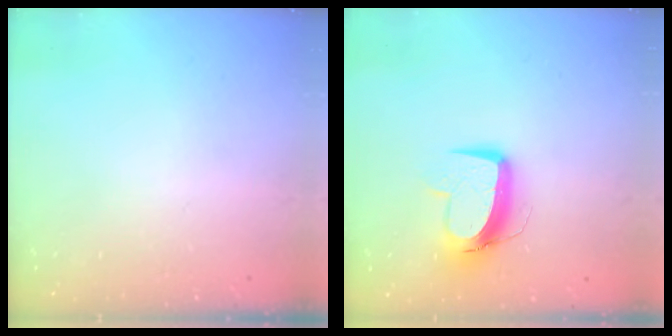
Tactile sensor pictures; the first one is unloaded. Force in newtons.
{"total": 11.8, "press": 11.7, "slide": 1.2}